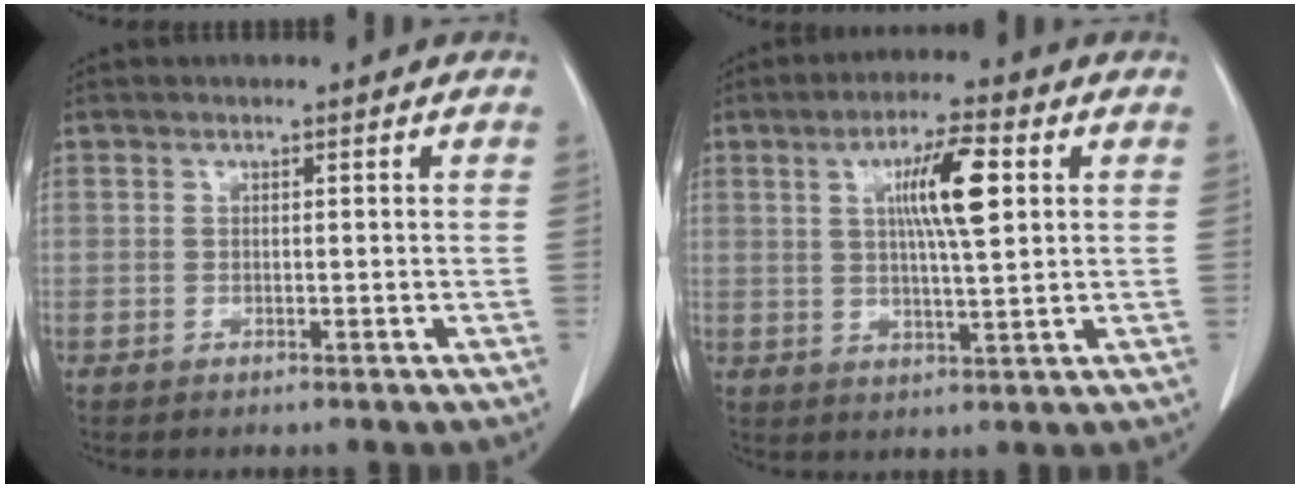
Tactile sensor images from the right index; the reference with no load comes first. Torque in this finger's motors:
{"motor_torque": [1.11, 0.27, 0.30, 0.11]}